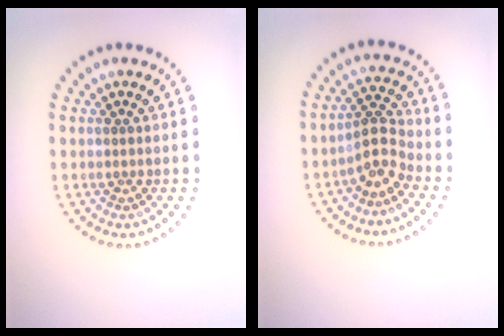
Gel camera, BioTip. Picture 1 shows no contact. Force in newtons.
{"total": 2.7, "press": 2.2, "slide": 1.6}